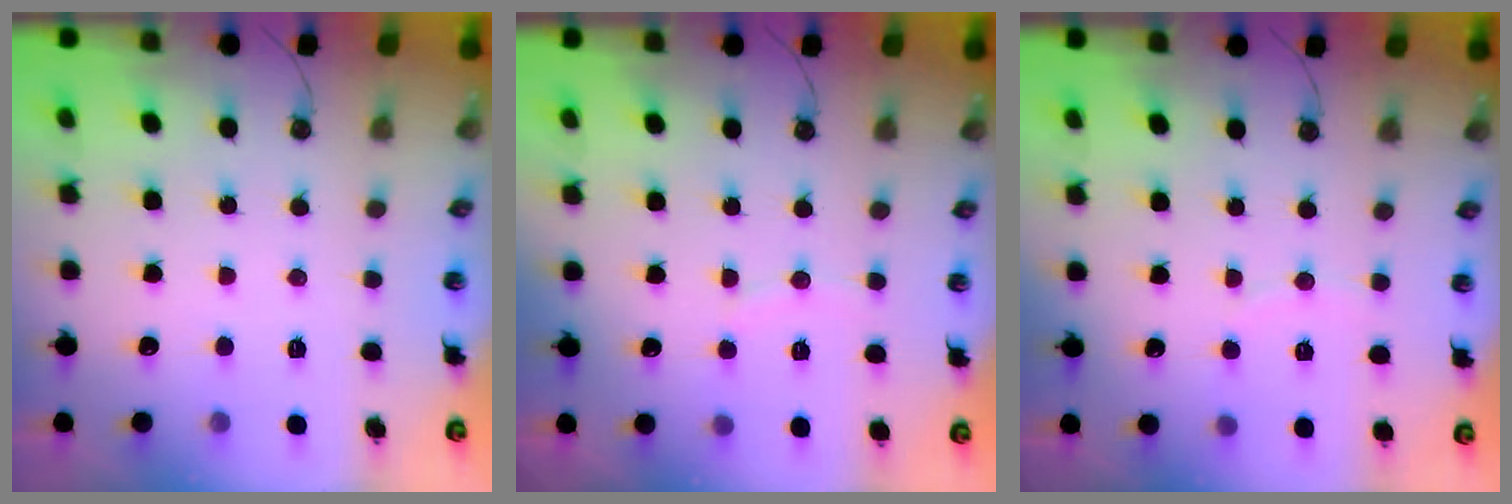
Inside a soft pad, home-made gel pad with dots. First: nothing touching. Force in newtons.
{"total": 4.4, "press": 4.4, "slide": 0.5}
{"total": 3.0, "press": 3.0, "slide": 0.2}